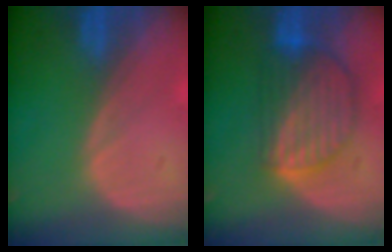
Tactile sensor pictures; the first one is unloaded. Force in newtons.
{"total": 8.9, "press": 7.7, "slide": 4.4}